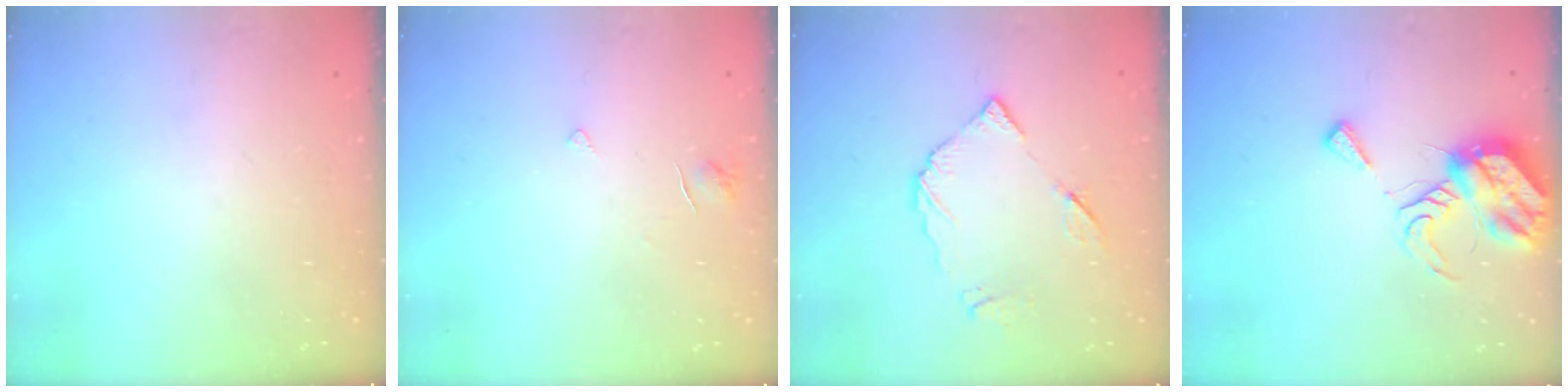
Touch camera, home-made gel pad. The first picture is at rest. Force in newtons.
{"total": 3.0, "press": 3.0, "slide": 0.2}
{"total": 7.8, "press": 7.7, "slide": 0.5}
{"total": 10.1, "press": 10.0, "slide": 1.2}